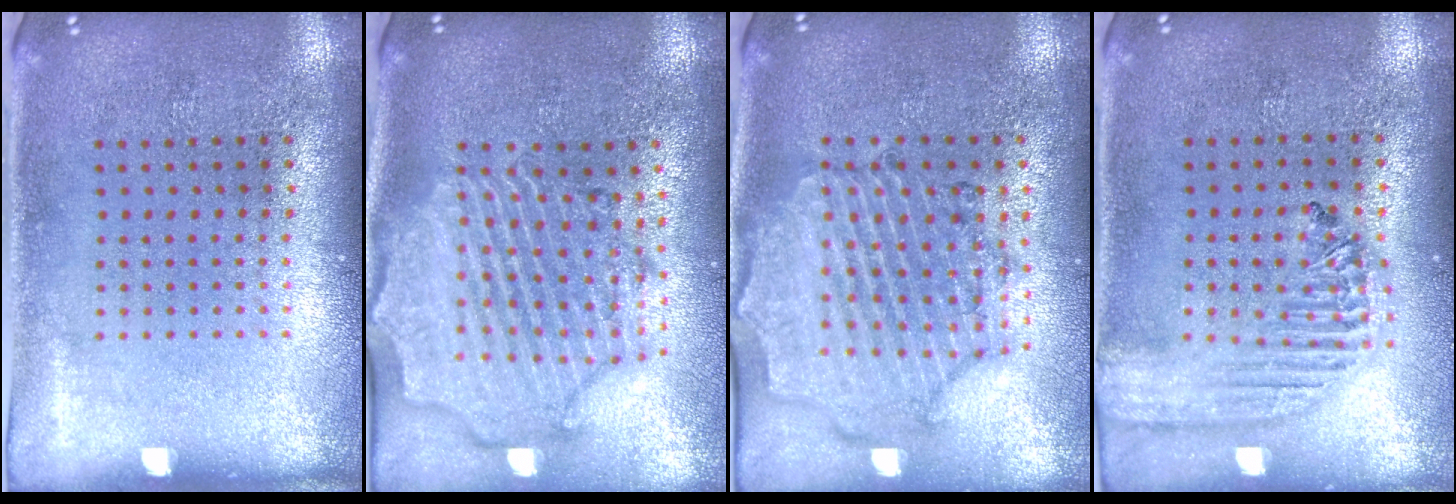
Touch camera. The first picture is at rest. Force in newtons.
{"total": 2.8, "press": 2.5, "slide": 1.3}
{"total": 1.6, "press": 1.6, "slide": 0.3}
{"total": 1.9, "press": 1.7, "slide": 0.7}